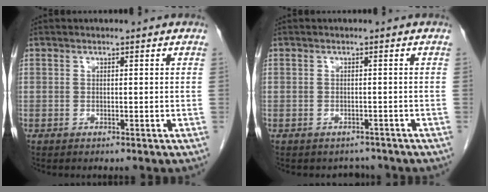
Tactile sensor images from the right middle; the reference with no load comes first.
{"total": 2.5, "force": [-2.2, 1.2, -0.2], "torque": [-0.002, 0.001, -0.031]}